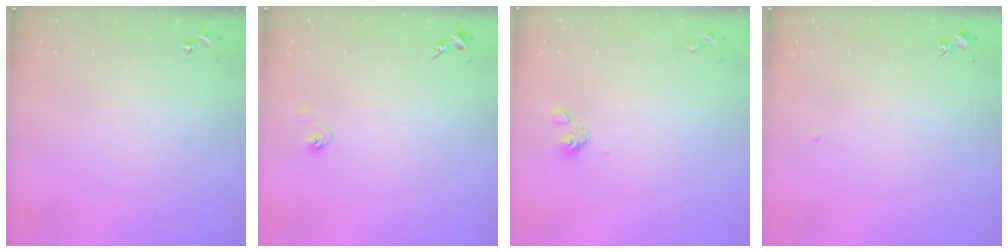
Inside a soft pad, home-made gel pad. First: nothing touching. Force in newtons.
{"total": 2.9, "press": 2.8, "slide": 0.8}
{"total": 5.7, "press": 5.3, "slide": 2.1}
{"total": 4.4, "press": 4.4, "slide": 0.5}